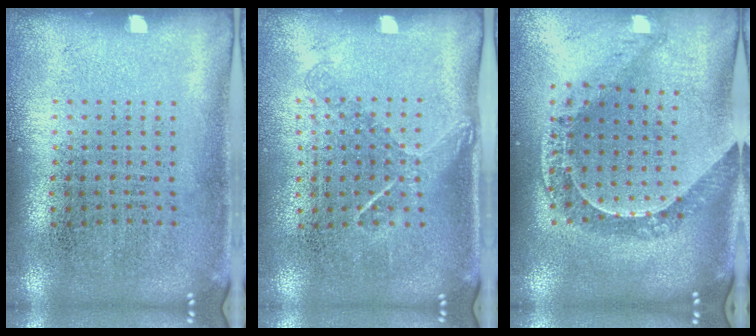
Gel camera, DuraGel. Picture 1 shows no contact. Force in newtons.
{"total": 1.3, "press": 1.0, "slide": 0.9}
{"total": 1.1, "press": 1.1, "slide": 0.2}